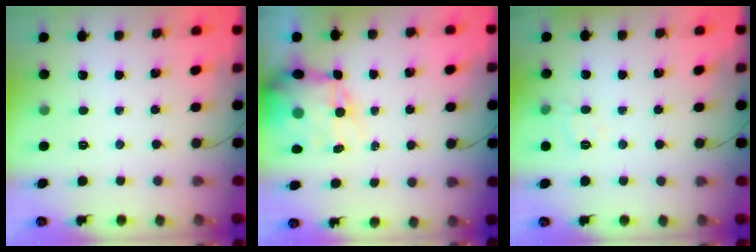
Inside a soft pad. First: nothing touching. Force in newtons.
{"total": 11.6, "press": 11.2, "slide": 3.0}
{"total": 6.6, "press": 6.5, "slide": 1.3}